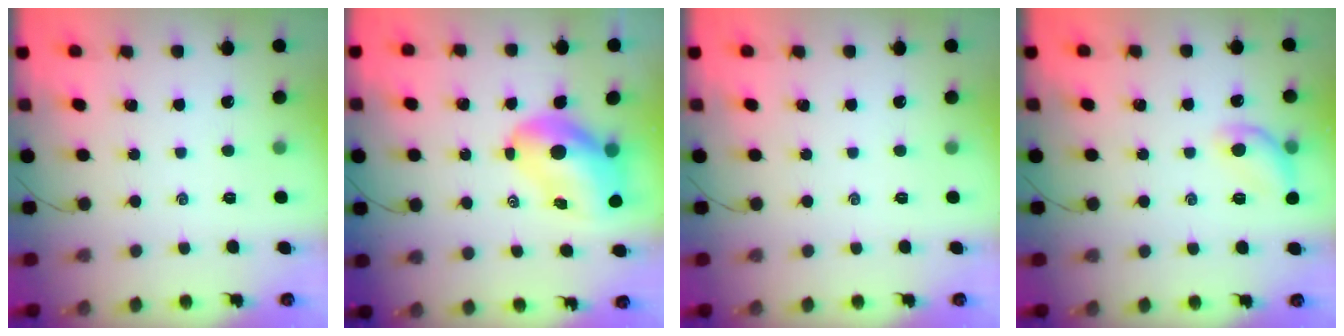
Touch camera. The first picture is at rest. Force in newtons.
{"total": 9.7, "press": 9.2, "slide": 3.0}
{"total": 0.0}
{"total": 9.6, "press": 9.6, "slide": 0.4}